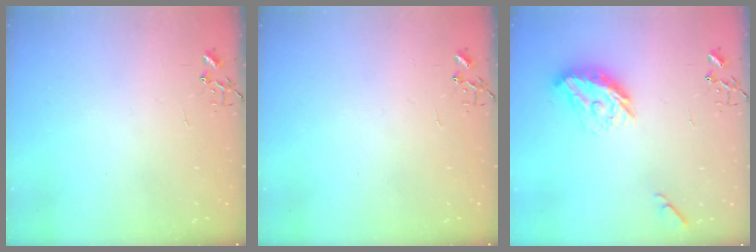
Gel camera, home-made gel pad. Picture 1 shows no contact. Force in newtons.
{"total": 0.0}
{"total": 13.5, "press": 13.4, "slide": 0.7}